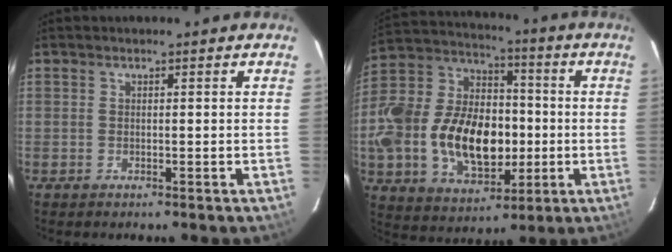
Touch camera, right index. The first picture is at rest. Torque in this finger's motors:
{"motor_torque": [1.57, 0.57, 1.05, 0.21]}